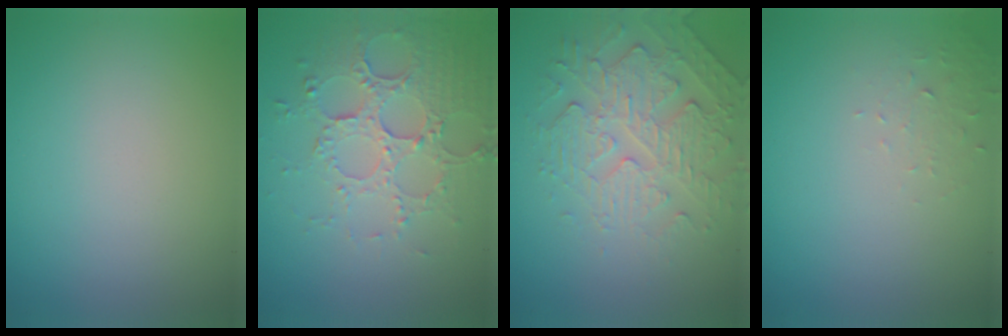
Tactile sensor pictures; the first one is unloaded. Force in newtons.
{"total": 5.3, "press": 3.9, "slide": 3.6}
{"total": 4.9, "press": 3.7, "slide": 3.2}
{"total": 1.2, "press": 1.2, "slide": 0.1}